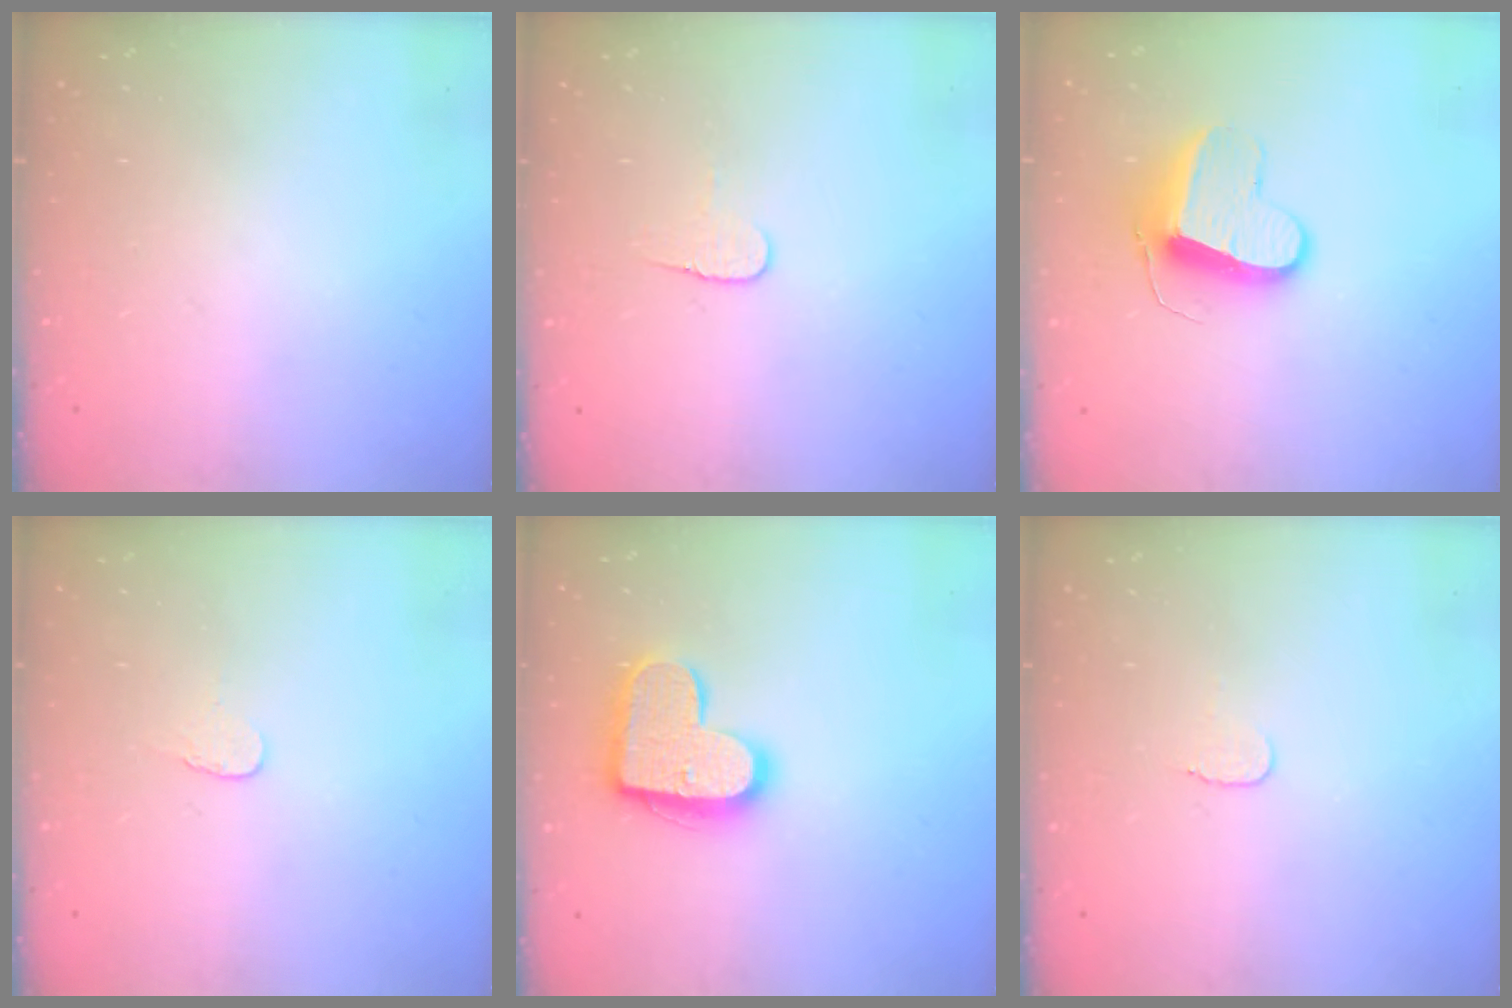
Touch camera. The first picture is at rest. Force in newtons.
{"total": 4.5, "press": 4.5, "slide": 0.5}
{"total": 10.6, "press": 10.6, "slide": 0.9}
{"total": 3.4, "press": 3.4, "slide": 0.3}
{"total": 15.5, "press": 15.5, "slide": 0.8}
{"total": 3.6, "press": 3.6, "slide": 0.4}